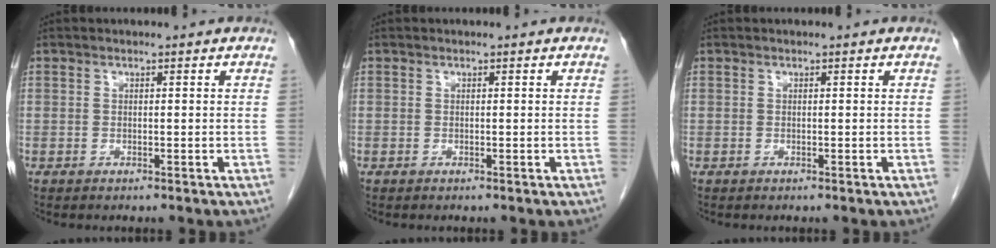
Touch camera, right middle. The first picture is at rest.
{"total": 0.0}
{"total": 0.0}